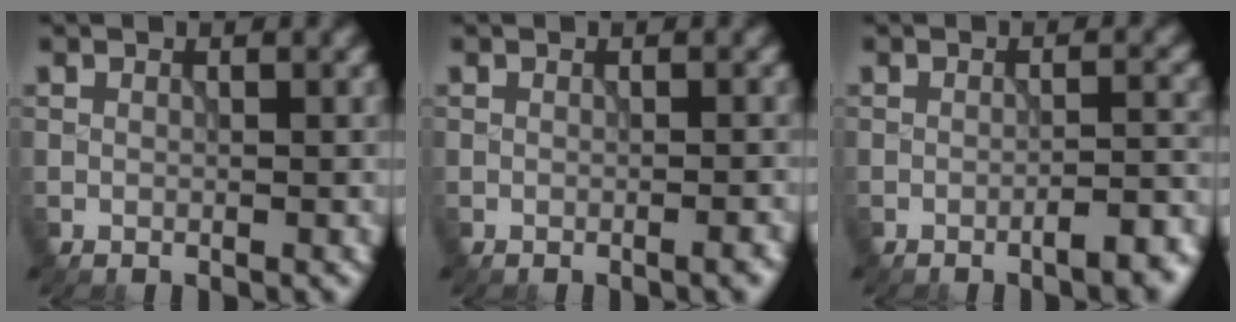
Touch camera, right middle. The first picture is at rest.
{"total": 1.2, "force": [-0.5, 0.3, 1.1], "torque": [-0.010, 0.005, -0.006]}
{"total": 4.0, "force": [-2.3, 1.1, 3.1], "torque": [-0.039, 0.010, -0.030]}